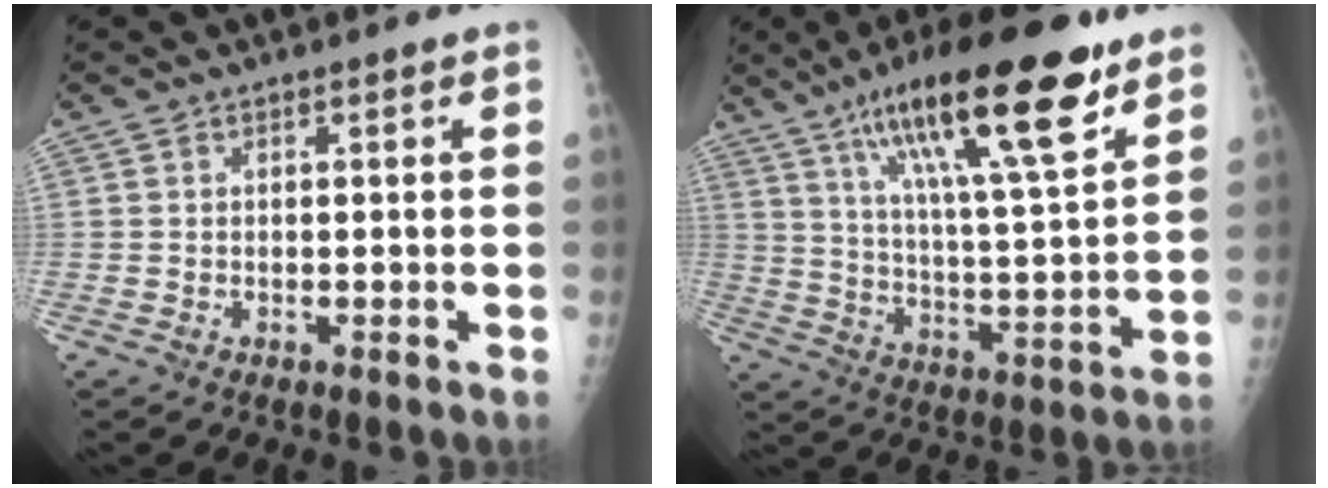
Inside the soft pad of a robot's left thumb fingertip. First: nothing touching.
{"total": 23.4, "force": [13.7, 5.5, 18.2], "torque": [-0.282, -0.038, 0.227]}